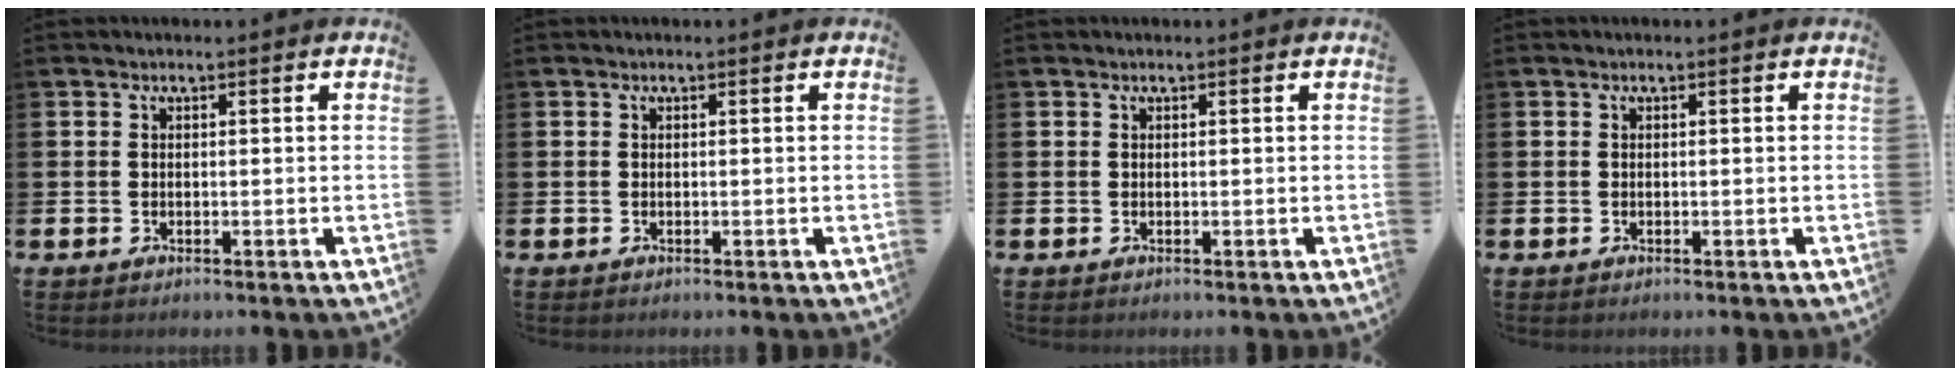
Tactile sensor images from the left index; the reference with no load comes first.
{"total": 0.0}
{"total": 0.0}
{"total": 0.0}